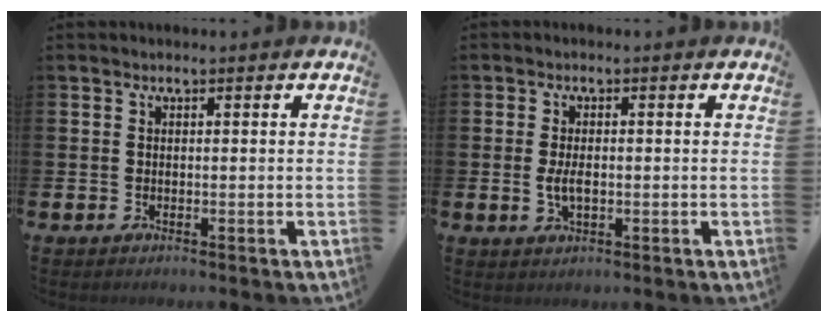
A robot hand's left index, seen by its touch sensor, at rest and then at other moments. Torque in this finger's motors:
{"motor_torque": [0.32, -0.14, 0.08, 0.09]}